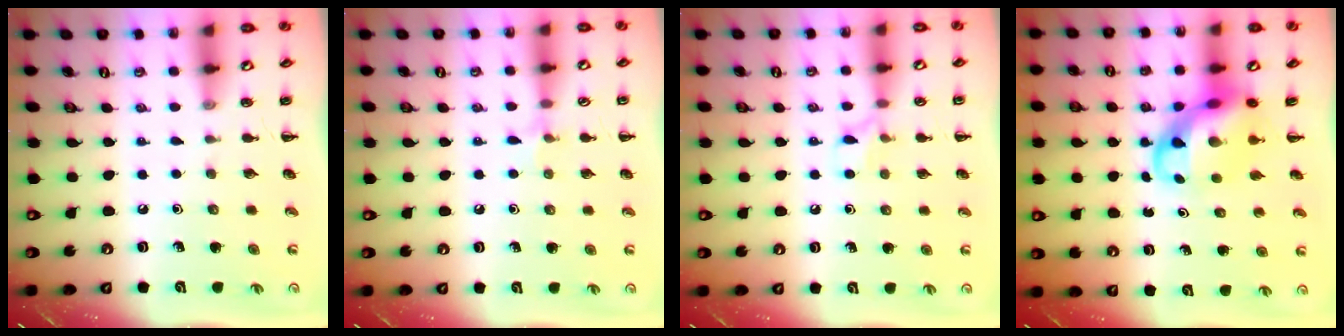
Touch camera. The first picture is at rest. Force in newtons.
{"total": 4.9, "press": 4.6, "slide": 1.5}
{"total": 5.8, "press": 5.7, "slide": 1.3}
{"total": 8.8, "press": 8.5, "slide": 2.3}